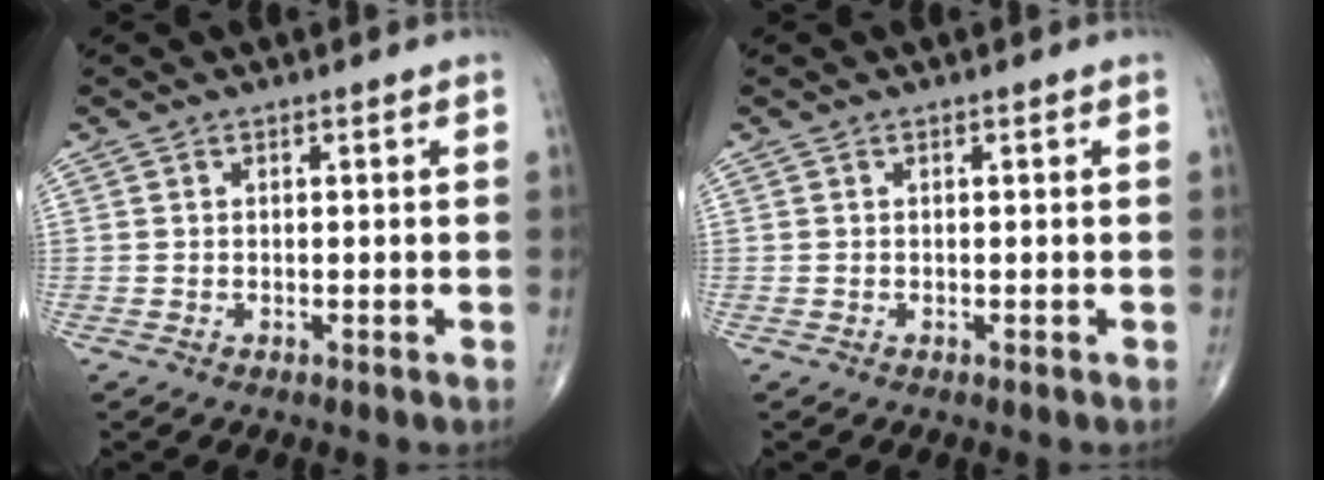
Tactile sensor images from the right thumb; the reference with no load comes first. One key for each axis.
{"total": 0.0}